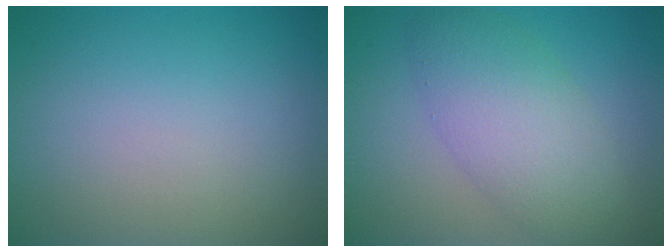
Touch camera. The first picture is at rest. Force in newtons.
{"total": 5.8, "press": 5.8, "slide": 0.2}